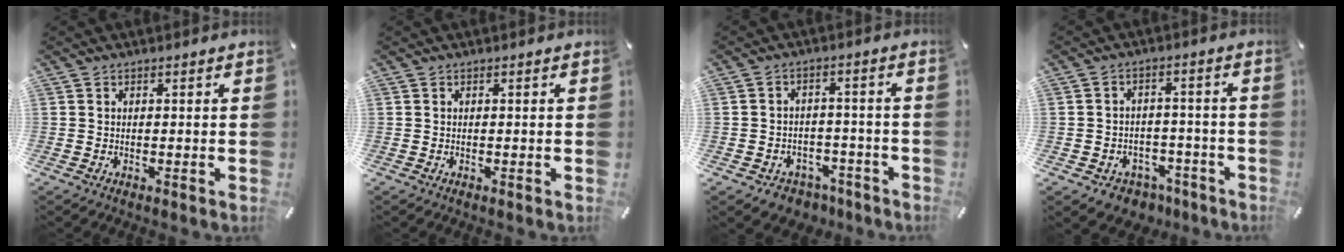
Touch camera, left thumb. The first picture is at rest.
{"total": 0.0}
{"total": 4.7, "force": [-2.6, 3.8, 0.9], "torque": [-0.015, 0.018, -0.047]}
{"total": 5.2, "force": [-2.7, 4.3, 1.1], "torque": [-0.019, 0.023, -0.047]}